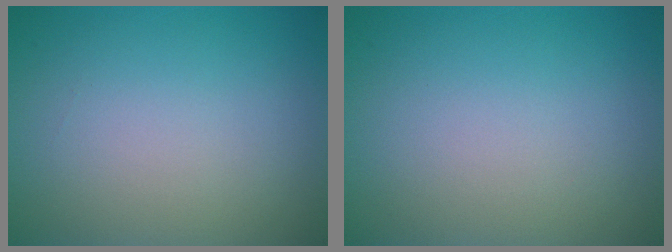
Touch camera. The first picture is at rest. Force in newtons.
{"total": 0.0}